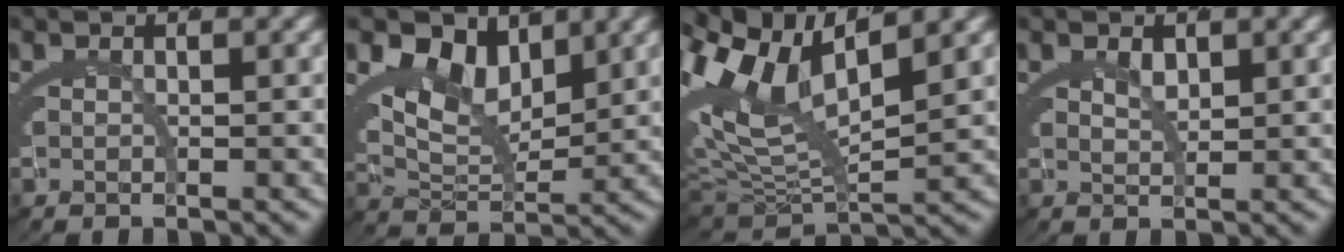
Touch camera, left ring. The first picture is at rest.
{"total": 9.6, "force": [2.5, 7.2, 5.8], "torque": [-0.118, -0.013, 0.036]}
{"total": 10.6, "force": [3.0, 6.0, 8.2], "torque": [-0.170, -0.007, 0.053]}
{"total": 1.2, "force": [0.7, 0.5, 0.8], "torque": [-0.015, -0.014, 0.021]}